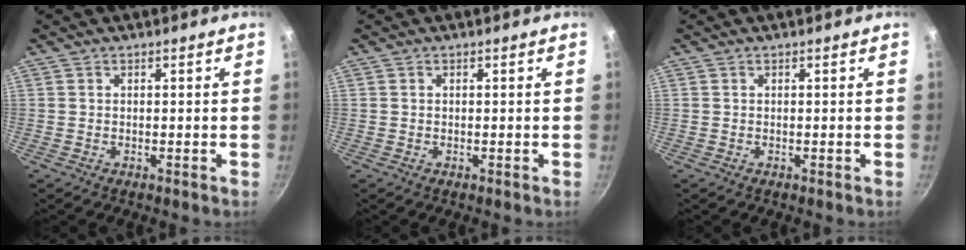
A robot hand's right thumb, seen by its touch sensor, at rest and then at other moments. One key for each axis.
{"total": 0.0}
{"total": 0.0}